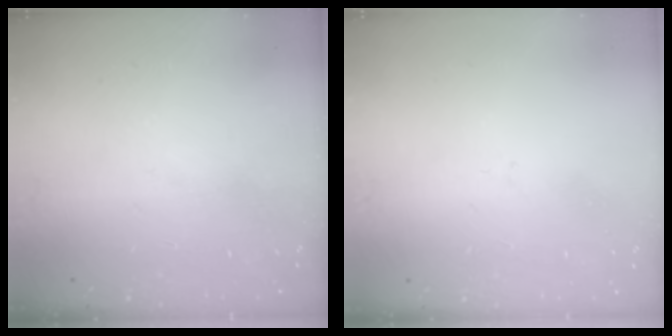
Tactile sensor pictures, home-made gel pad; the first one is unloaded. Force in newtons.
{"total": 0.0}